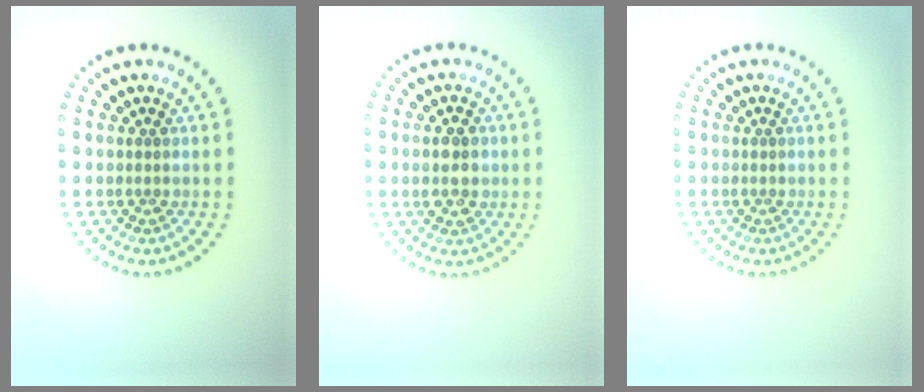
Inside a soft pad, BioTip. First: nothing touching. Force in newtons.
{"total": 3.3, "press": 3.3, "slide": 0.5}
{"total": 0.0}